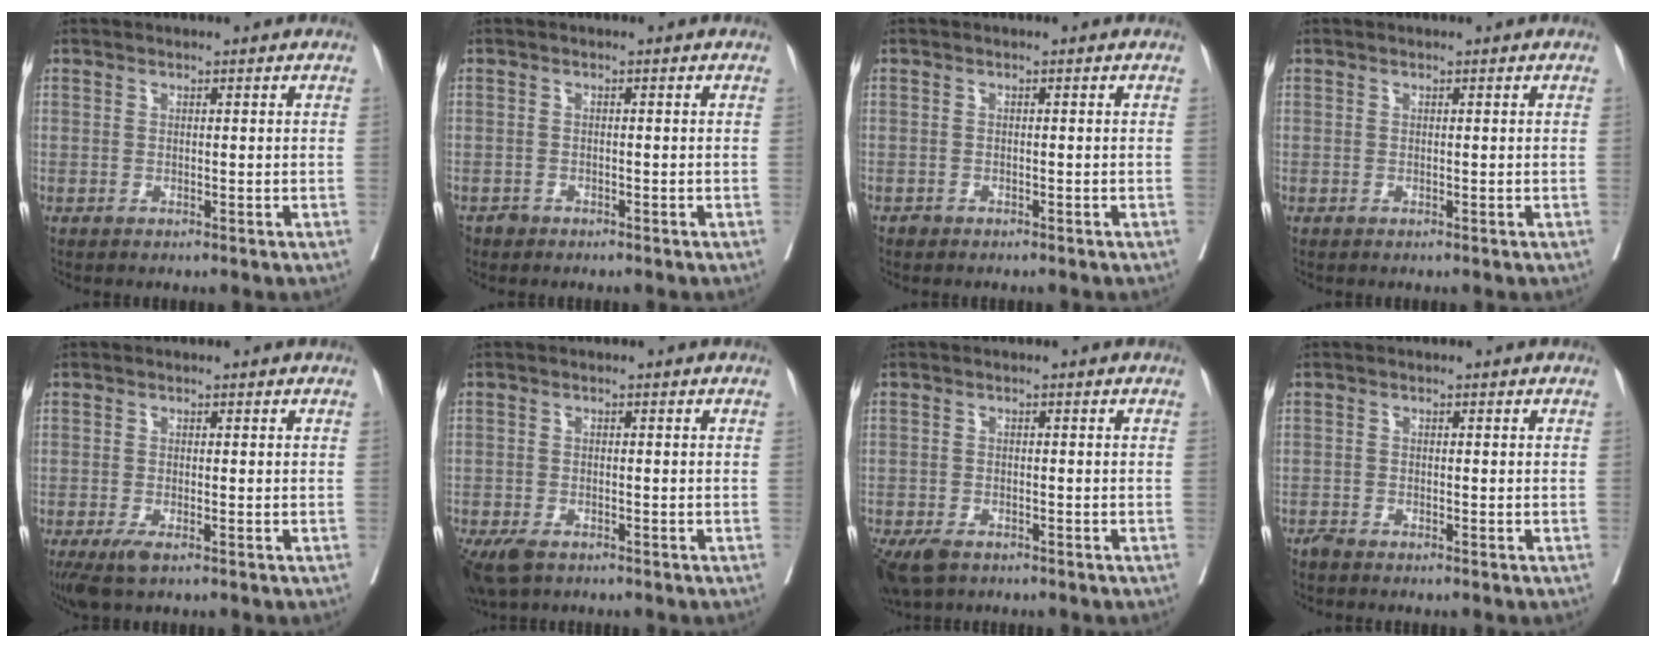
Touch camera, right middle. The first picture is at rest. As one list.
[{"total": 1.2, "force": [-0.9, 0.8, -0.1], "torque": [-0.002, 0.003, -0.016]}, {"total": 0.6, "force": [-0.5, 0.3, 0.0], "torque": [-0.005, 0.002, -0.010]}, {"total": 0.0}, {"total": 3.5, "force": [-2.2, 0.9, 2.6], "torque": [-0.051, -0.010, -0.037]}, {"total": 7.2, "force": [-4.9, 3.6, 3.9], "torque": [-0.083, -0.012, -0.080]}, {"total": 7.7, "force": [-5.2, 4.1, 3.9], "torque": [-0.086, -0.011, -0.084]}, {"total": 1.1, "force": [-1.0, 0.1, 0.3], "torque": [-0.008, -0.001, -0.021]}]